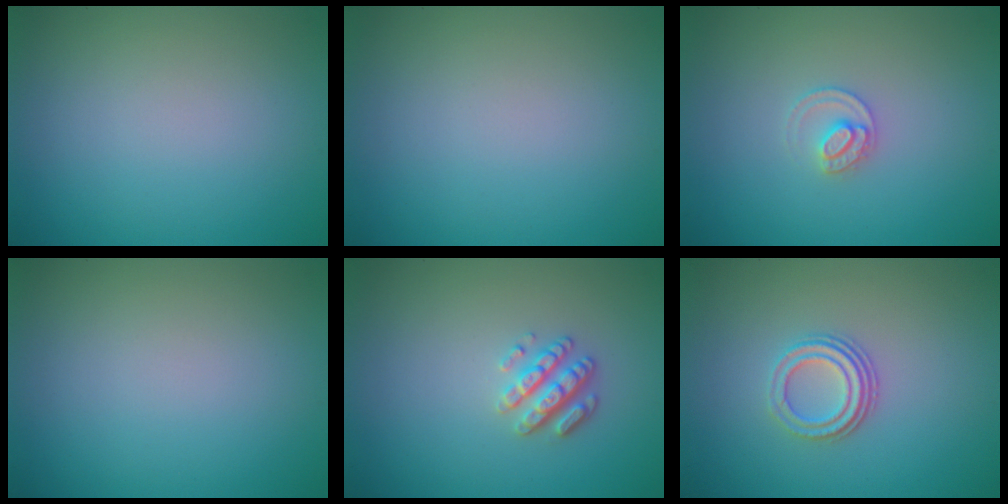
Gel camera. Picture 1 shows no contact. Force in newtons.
{"total": 0.0}
{"total": 1.7, "press": 1.7, "slide": 0.1}
{"total": 0.0}
{"total": 2.8, "press": 2.5, "slide": 1.0}
{"total": 2.9, "press": 2.2, "slide": 1.9}